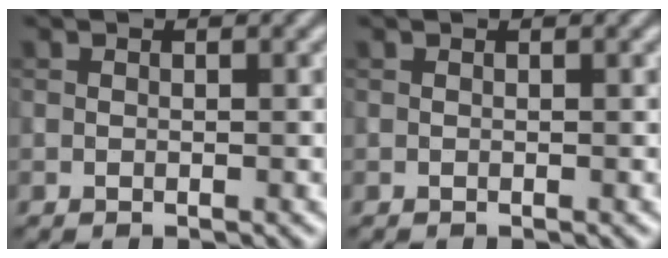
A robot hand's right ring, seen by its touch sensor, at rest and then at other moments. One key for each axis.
{"total": 0.0}